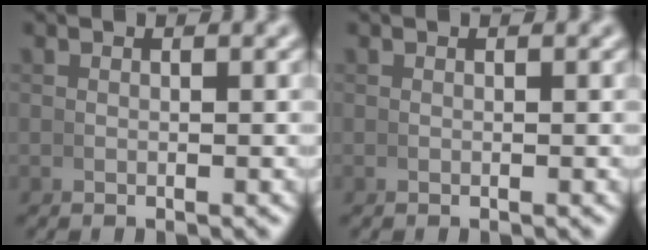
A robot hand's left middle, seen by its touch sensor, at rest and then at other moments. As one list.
[{"total": 0.0}]